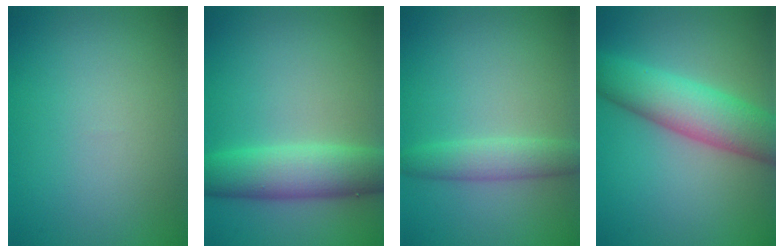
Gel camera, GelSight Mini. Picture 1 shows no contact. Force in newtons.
{"total": 5.7, "press": 5.7, "slide": 0.2}
{"total": 2.7, "press": 2.7, "slide": 0.1}
{"total": 6.9, "press": 6.9, "slide": 0.1}